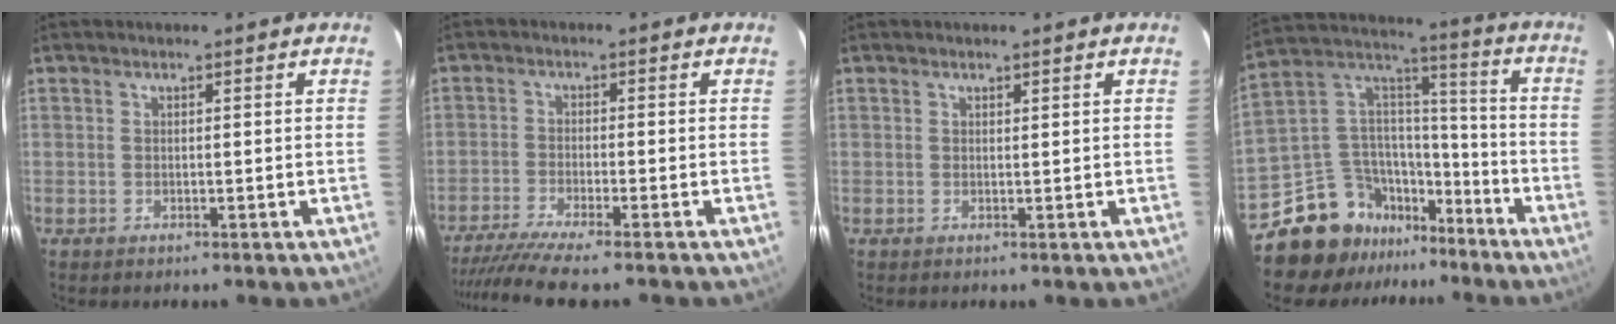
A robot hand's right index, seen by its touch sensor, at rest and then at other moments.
{"total": 9.9, "force": [-8.5, -0.8, 4.9], "torque": [-0.067, -0.023, -0.136]}
{"total": 0.0}
{"total": 16.4, "force": [-12.6, 9.7, 4.0], "torque": [-0.070, 0.094, -0.215]}